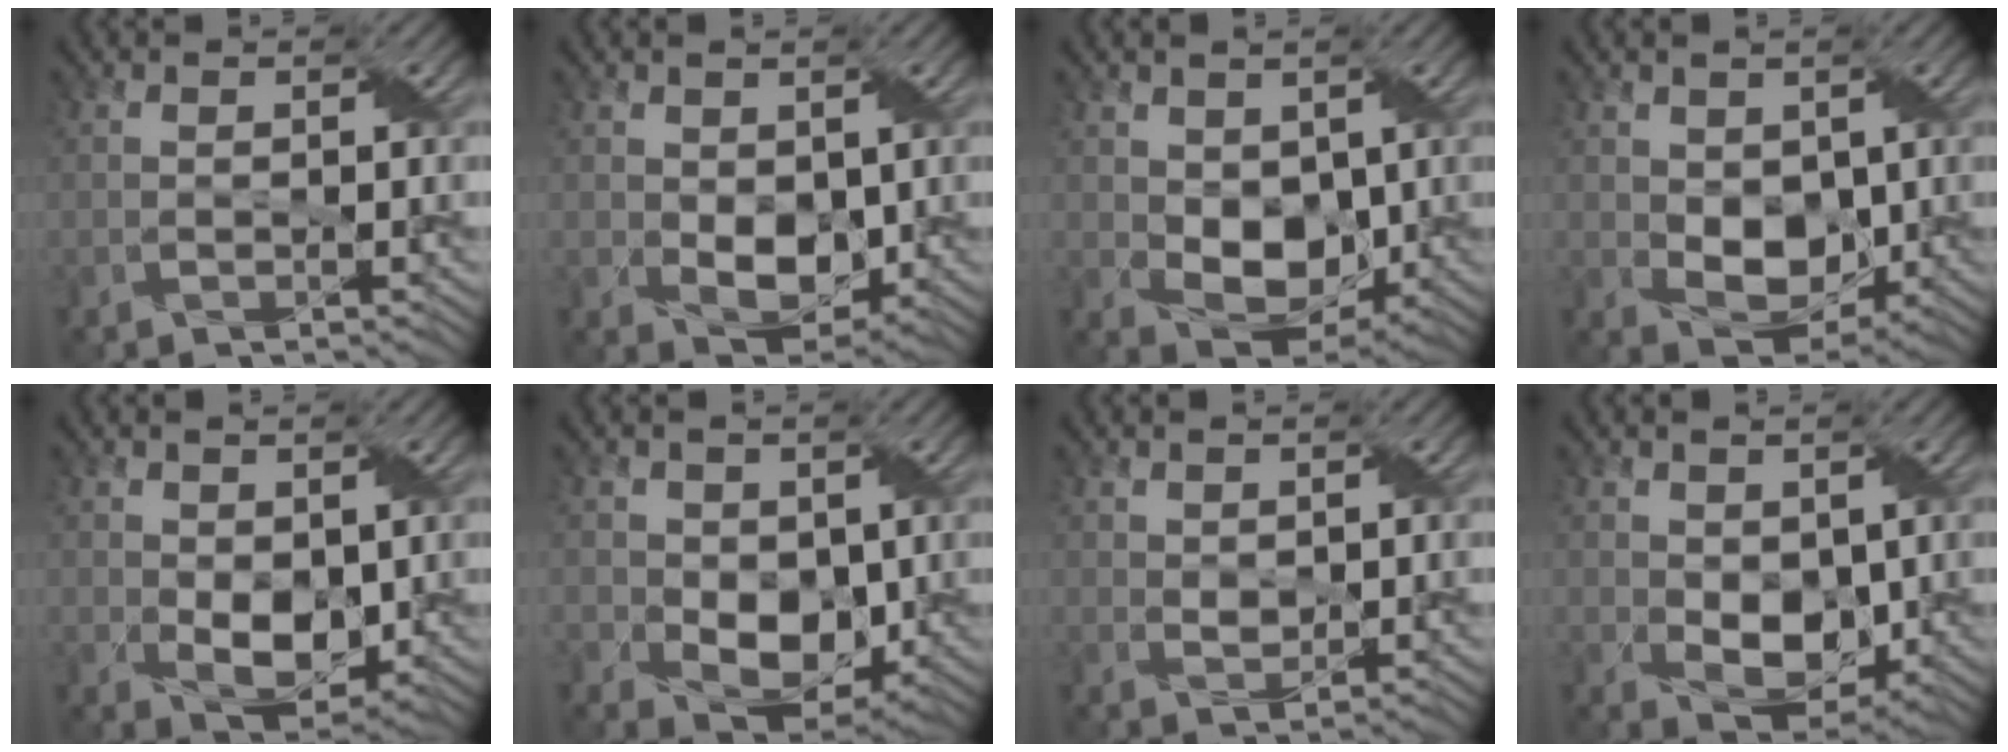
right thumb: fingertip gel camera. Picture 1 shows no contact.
{"total": 5.3, "force": [0.1, 3.7, 3.8], "torque": [-0.075, -0.017, 0.009]}
{"total": 7.0, "force": [0.5, 5.1, 4.8], "torque": [-0.097, -0.016, 0.014]}
{"total": 6.3, "force": [0.3, 4.5, 4.3], "torque": [-0.086, -0.014, 0.010]}
{"total": 5.4, "force": [0.3, 3.6, 4.0], "torque": [-0.081, -0.015, 0.011]}
{"total": 6.5, "force": [-0.1, 5.0, 4.1], "torque": [-0.081, -0.021, 0.003]}
{"total": 1.6, "force": [1.0, 1.0, 0.7], "torque": [-0.018, -0.003, 0.022]}
{"total": 5.8, "force": [0.3, 4.0, 4.1], "torque": [-0.083, -0.016, 0.011]}